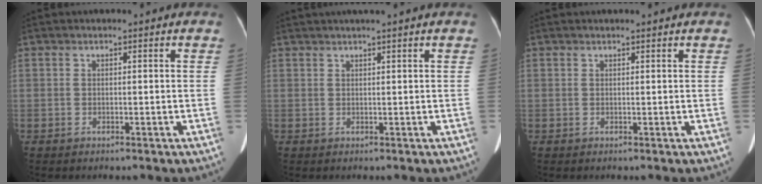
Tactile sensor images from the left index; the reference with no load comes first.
{"total": 3.7, "force": [3.0, -0.4, 2.1], "torque": [-0.025, 0.029, 0.046]}
{"total": 1.2, "force": [1.1, 0.1, 0.5], "torque": [-0.007, 0.010, 0.016]}